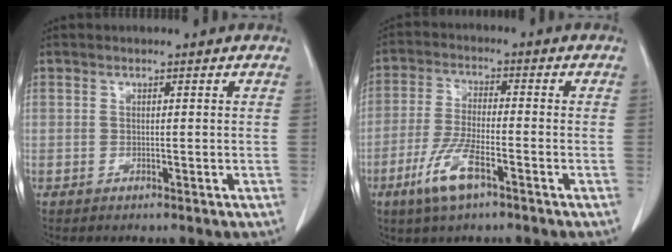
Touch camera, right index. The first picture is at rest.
{"total": 7.8, "force": [-4.3, 1.6, 6.3], "torque": [-0.134, -0.012, -0.082]}